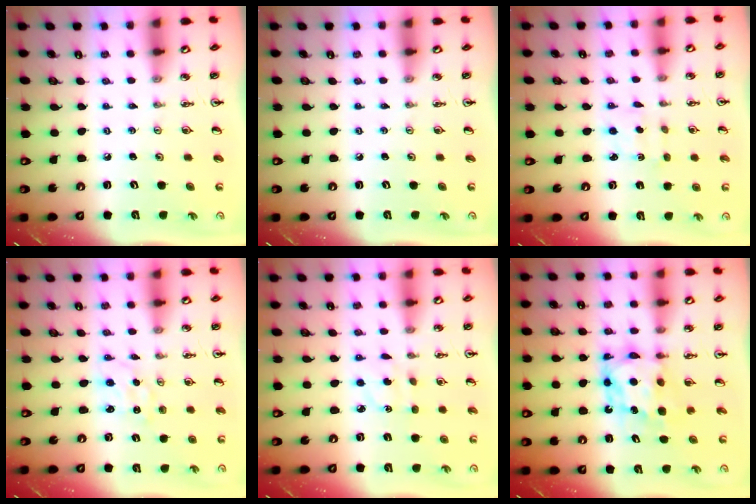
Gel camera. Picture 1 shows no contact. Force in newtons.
{"total": 0.0}
{"total": 1.6, "press": 1.5, "slide": 0.6}
{"total": 0.6, "press": 0.4, "slide": 0.4}
{"total": 3.3, "press": 3.2, "slide": 0.7}
{"total": 7.4, "press": 7.4, "slide": 0.6}